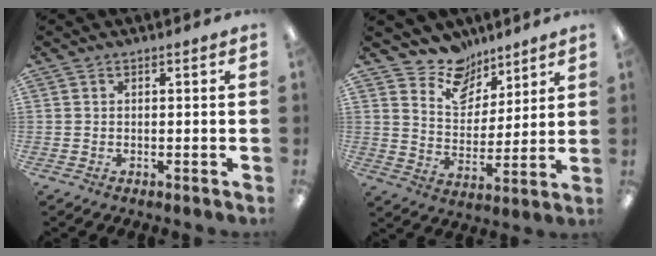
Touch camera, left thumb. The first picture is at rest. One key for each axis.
{"total": 10.9, "fx": 9.1, "fy": 5.7, "fz": 1.6, "tx": -0.037, "ty": -0.069, "tz": 0.174}